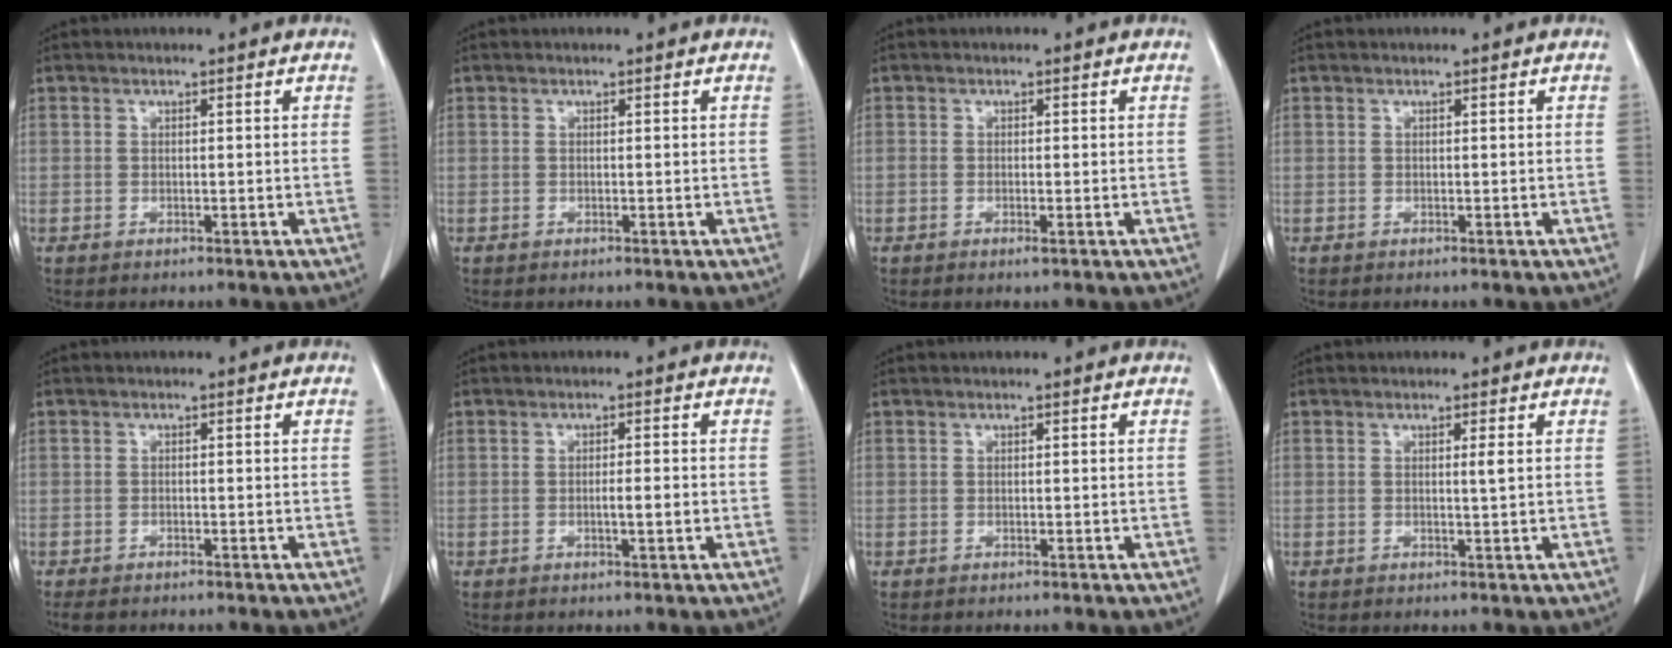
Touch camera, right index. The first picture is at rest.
{"total": 0.0}
{"total": 1.0, "force": [-0.4, 0.2, 0.9], "torque": [-0.015, -0.001, -0.006]}
{"total": 0.0}
{"total": 2.6, "force": [-2.2, 0.8, 1.1], "torque": [-0.018, -0.006, -0.028]}
{"total": 2.1, "force": [-0.5, 0.1, 2.1], "torque": [-0.037, -0.001, -0.008]}
{"total": 0.0}
{"total": 1.1, "force": [0.3, -0.3, 1.0], "torque": [-0.020, -0.002, 0.004]}